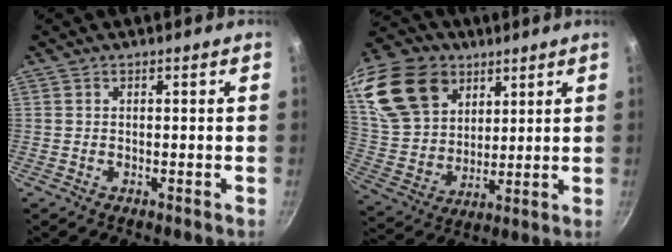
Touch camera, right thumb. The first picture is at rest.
{"total": 24.1, "force": [12.4, 16.9, 11.9], "torque": [-0.243, -0.019, 0.240]}